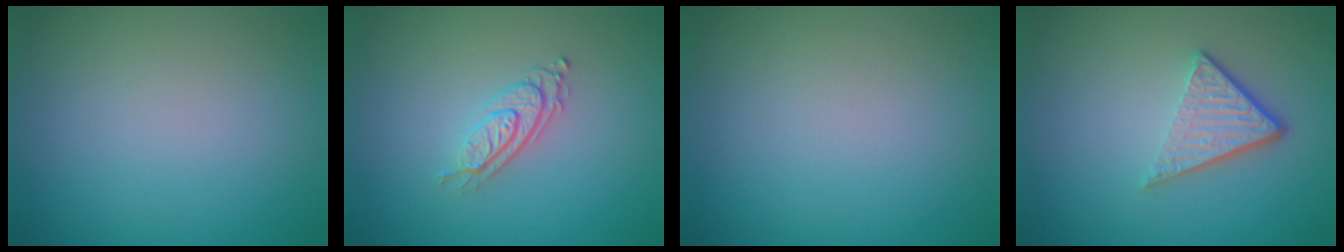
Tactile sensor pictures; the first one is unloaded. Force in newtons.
{"total": 2.8, "press": 2.1, "slide": 1.9}
{"total": 0.0}
{"total": 3.9, "press": 2.7, "slide": 2.9}